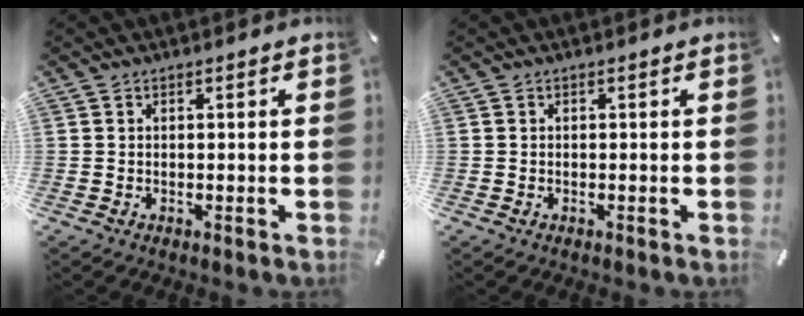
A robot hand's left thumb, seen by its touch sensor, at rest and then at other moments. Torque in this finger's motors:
{"motor_torque": [-0.09, -0.10, -0.03, 0.01, 0.00]}